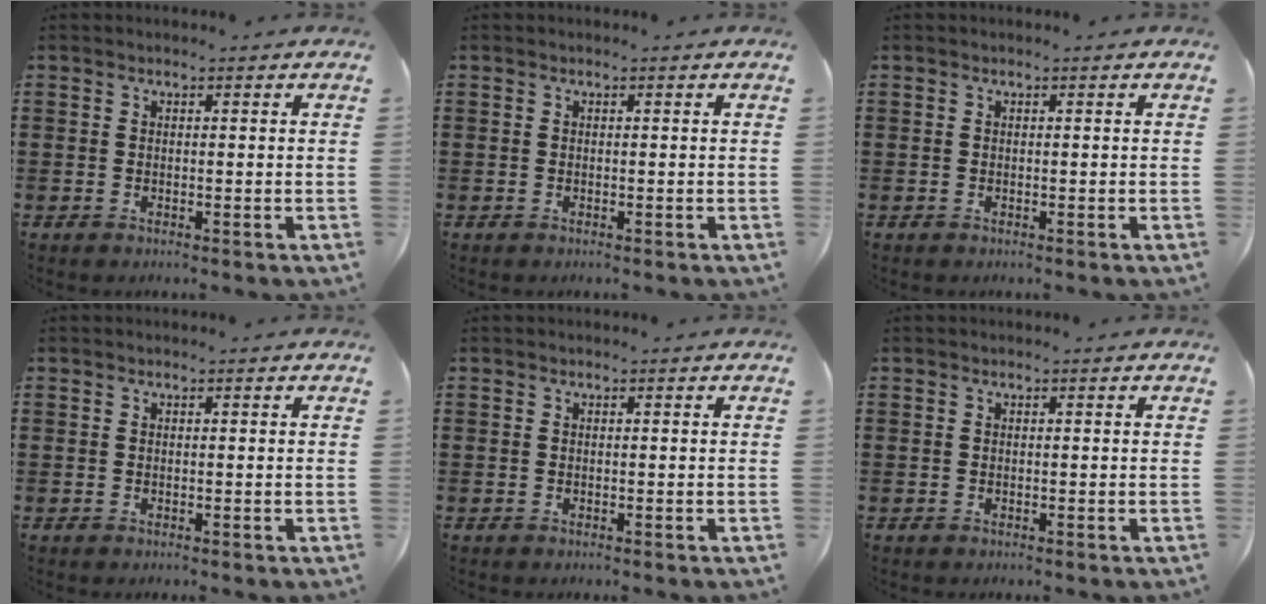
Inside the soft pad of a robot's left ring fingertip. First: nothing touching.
{"total": 0.0}
{"total": 0.0}
{"total": 0.0}
{"total": 0.0}
{"total": 0.0}